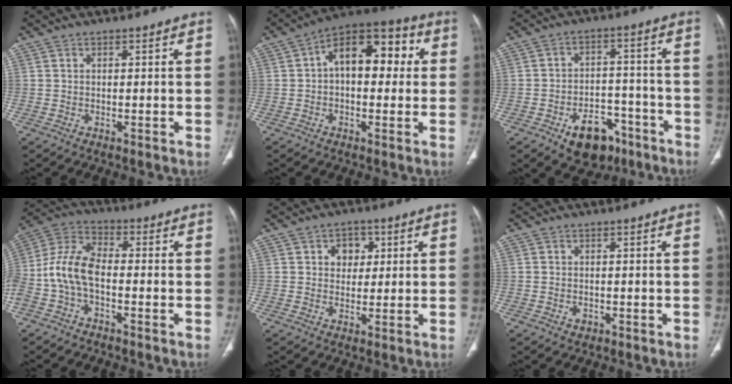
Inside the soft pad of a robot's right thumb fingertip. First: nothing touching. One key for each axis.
{"total": 14.2, "fx": 2.0, "fy": 8.3, "fz": 11.4, "tx": -0.129, "ty": 0.040, "tz": 0.020}
{"total": 11.3, "fx": -6.4, "fy": 7.2, "fz": 5.8, "tx": -0.051, "ty": 0.044, "tz": -0.086}
{"total": 11.8, "fx": -2.8, "fy": 6.4, "fz": 9.5, "tx": -0.206, "ty": 0.038, "tz": -0.061}
{"total": 5.0, "fx": 1.6, "fy": 4.0, "fz": 2.6, "tx": -0.009, "ty": -0.002, "tz": 0.020}
{"total": 1.3, "fx": -0.5, "fy": 1.0, "fz": 0.7, "tx": -0.011, "ty": 0.005, "tz": -0.003}